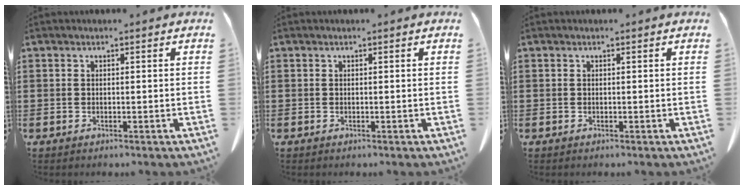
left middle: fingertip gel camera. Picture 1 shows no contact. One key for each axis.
{"total": 0.0}
{"total": 0.0}